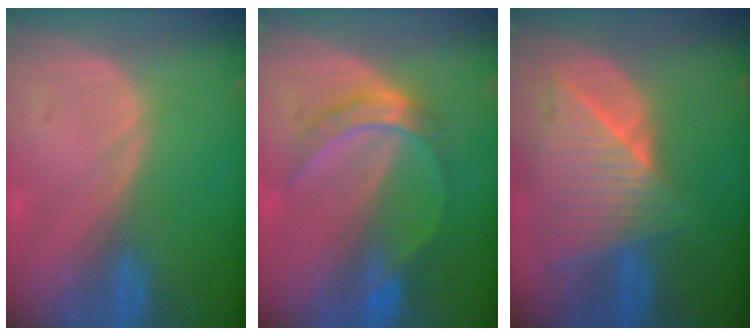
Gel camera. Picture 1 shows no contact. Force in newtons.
{"total": 5.1, "press": 5.1, "slide": 0.5}
{"total": 9.2, "press": 8.2, "slide": 4.1}